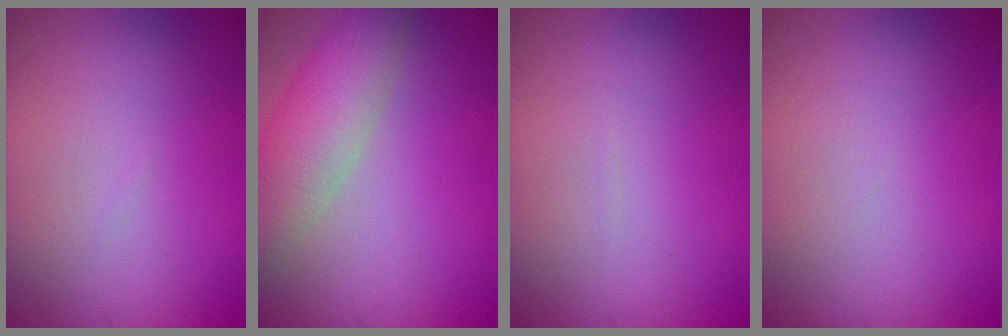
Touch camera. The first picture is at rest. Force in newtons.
{"total": 5.7, "press": 5.7, "slide": 0.3}
{"total": 0.0}
{"total": 0.0}